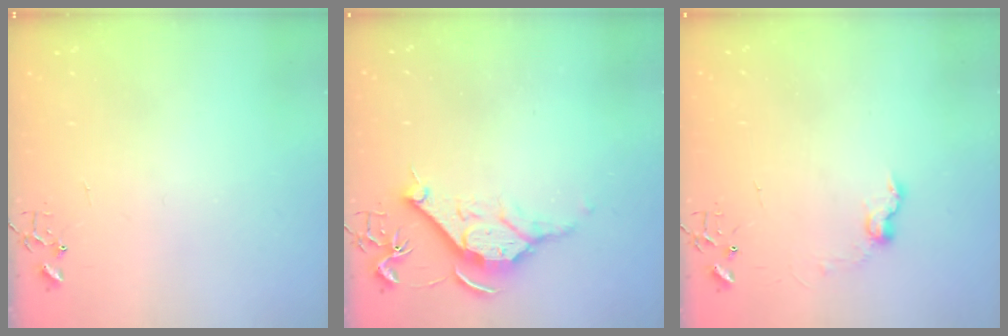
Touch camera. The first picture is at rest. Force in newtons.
{"total": 11.4, "press": 11.4, "slide": 0.8}
{"total": 7.8, "press": 7.8, "slide": 0.8}